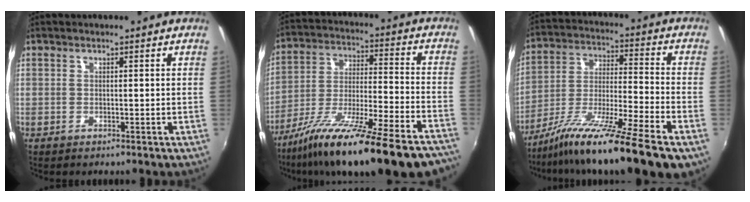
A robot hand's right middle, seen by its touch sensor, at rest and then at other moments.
{"total": 27.7, "force": [-21.8, 3.4, 16.8], "torque": [-0.281, -0.065, -0.331]}
{"total": 19.7, "force": [-13.5, 0.8, 14.3], "torque": [-0.244, -0.042, -0.233]}